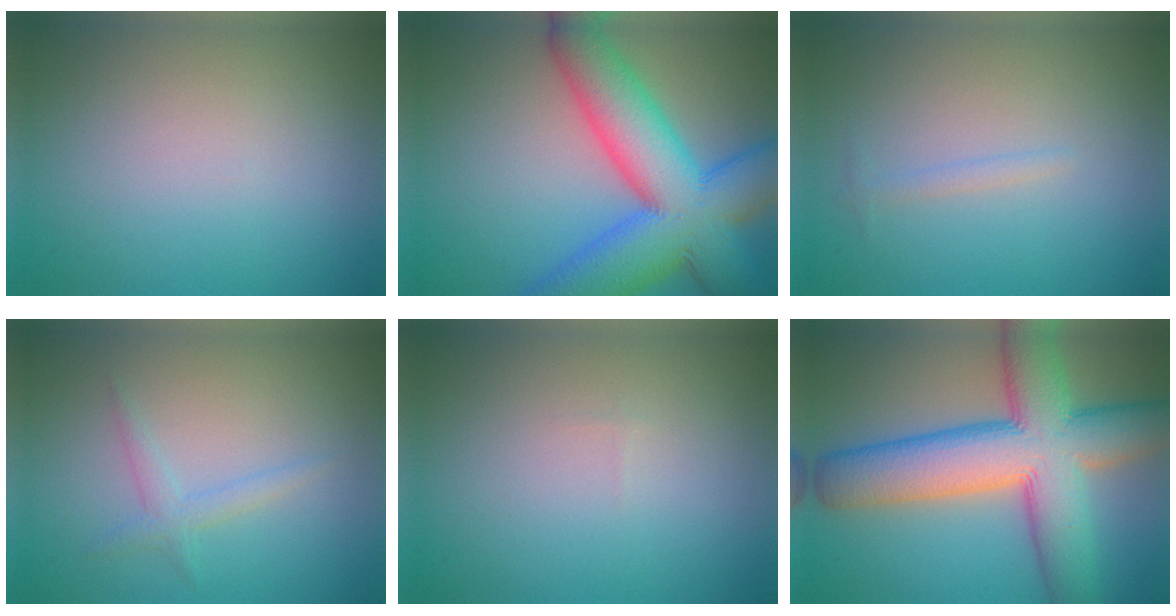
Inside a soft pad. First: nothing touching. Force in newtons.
{"total": 13.2, "press": 13.2, "slide": 0.5}
{"total": 0.8, "press": 0.8, "slide": 0.0}
{"total": 1.6, "press": 1.6, "slide": 0.1}
{"total": 0.0}
{"total": 12.6, "press": 12.6, "slide": 0.6}